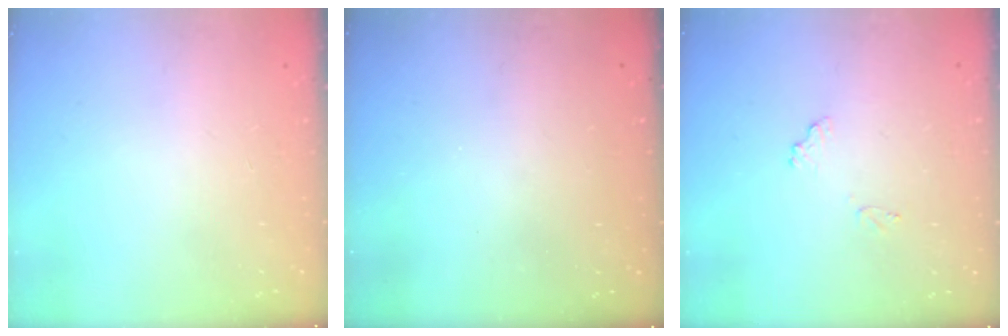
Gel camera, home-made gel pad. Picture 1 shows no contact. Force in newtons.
{"total": 3.2, "press": 3.2, "slide": 0.1}
{"total": 7.7, "press": 7.7, "slide": 0.5}